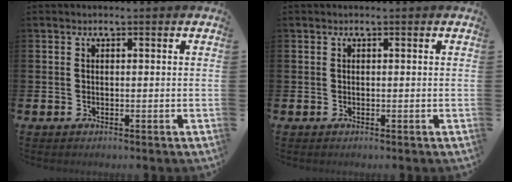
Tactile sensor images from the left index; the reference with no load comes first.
{"total": 0.0}